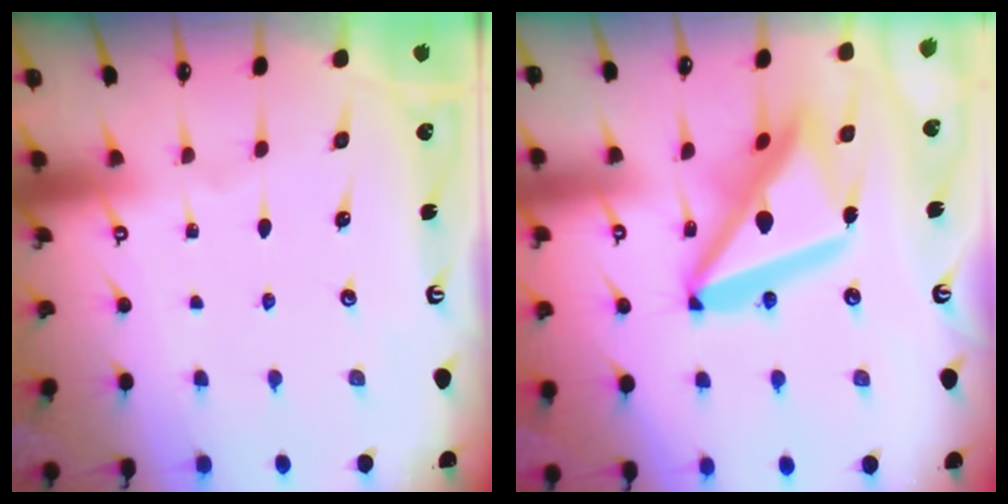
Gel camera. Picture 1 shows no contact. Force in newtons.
{"total": 19.5, "press": 19.4, "slide": 2.1}